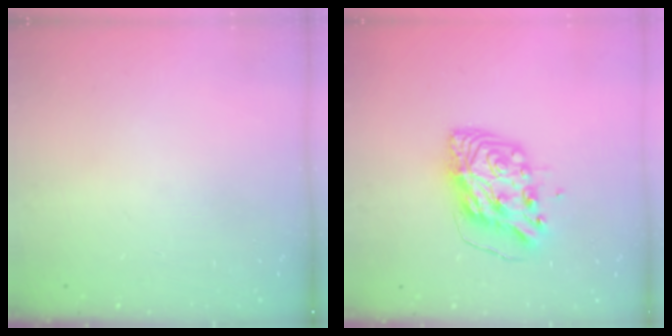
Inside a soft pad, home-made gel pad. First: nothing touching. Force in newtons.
{"total": 11.0, "press": 10.9, "slide": 1.6}